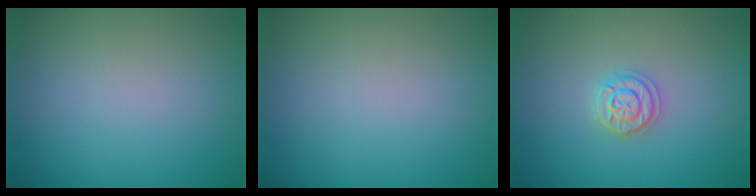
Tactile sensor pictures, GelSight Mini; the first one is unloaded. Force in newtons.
{"total": 0.0}
{"total": 2.0, "press": 1.9, "slide": 0.3}